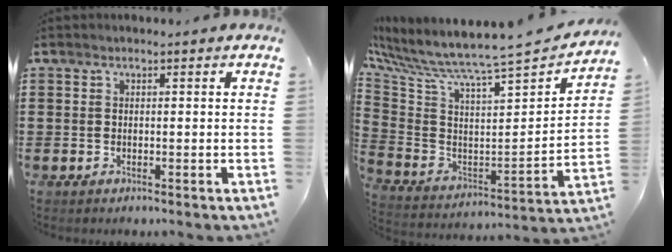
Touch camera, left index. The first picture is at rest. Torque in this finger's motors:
{"motor_torque": [2.14, 0.00, 1.05, 0.21]}